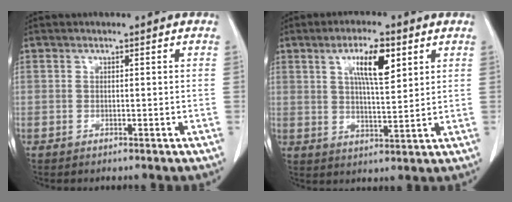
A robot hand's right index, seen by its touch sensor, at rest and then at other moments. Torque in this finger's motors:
{"motor_torque": [0.67, 0.31, 0.29, 0.10]}